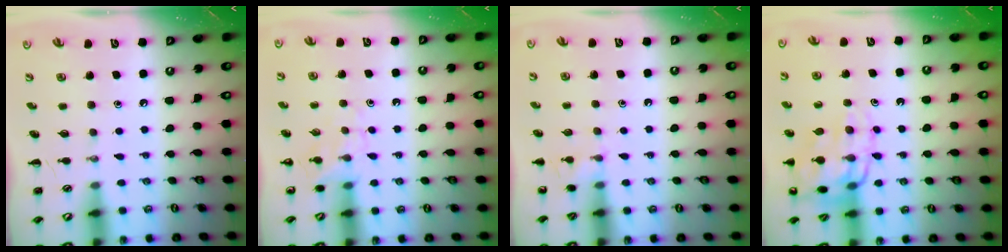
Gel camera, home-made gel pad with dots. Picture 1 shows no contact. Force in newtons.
{"total": 6.5, "press": 6.3, "slide": 1.7}
{"total": 4.5, "press": 4.2, "slide": 1.5}
{"total": 14.4, "press": 14.2, "slide": 2.7}